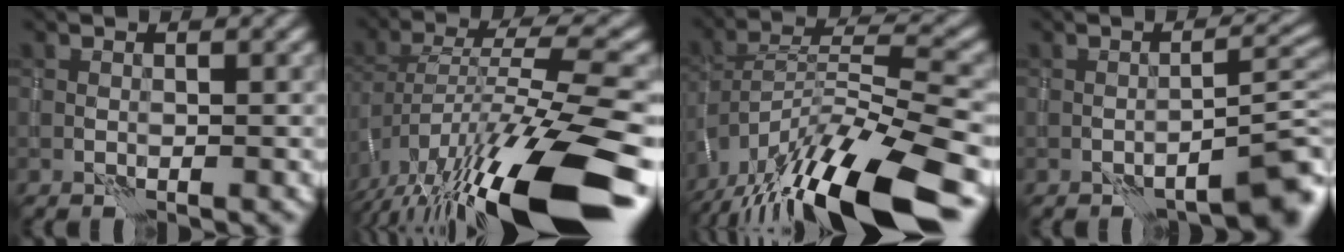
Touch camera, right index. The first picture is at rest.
{"total": 15.6, "force": [-8.6, 4.0, 12.4], "torque": [-0.219, 0.007, -0.143]}
{"total": 16.1, "force": [-11.5, 3.5, 10.7], "torque": [-0.201, 0.007, -0.197]}
{"total": 5.8, "force": [-4.0, 1.5, 3.9], "torque": [-0.037, 0.012, -0.057]}